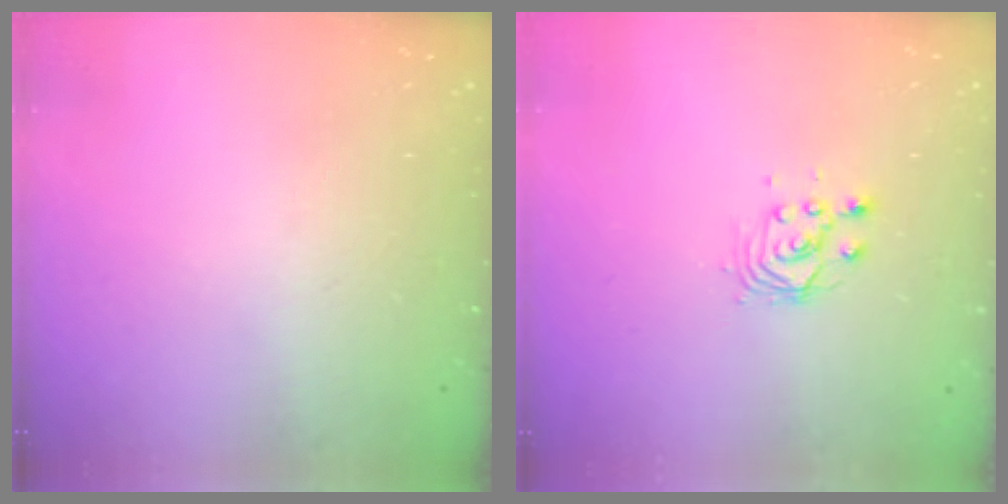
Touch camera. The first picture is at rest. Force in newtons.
{"total": 3.4, "press": 3.4, "slide": 0.2}